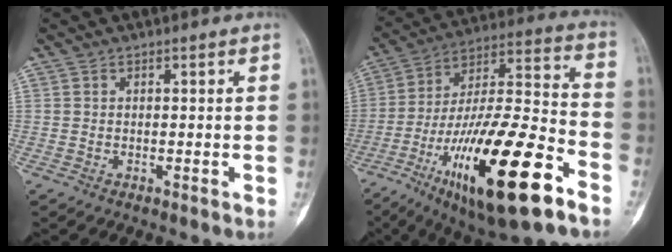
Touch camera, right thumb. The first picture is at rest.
{"total": 28.3, "force": [-13.6, 7.5, 23.7], "torque": [-0.422, 0.053, -0.223]}